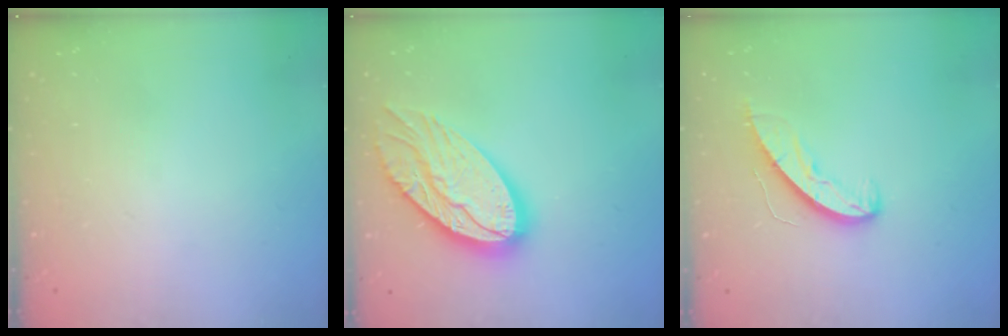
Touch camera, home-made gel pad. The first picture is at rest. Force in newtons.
{"total": 19.9, "press": 19.9, "slide": 1.5}
{"total": 8.2, "press": 8.2, "slide": 0.4}